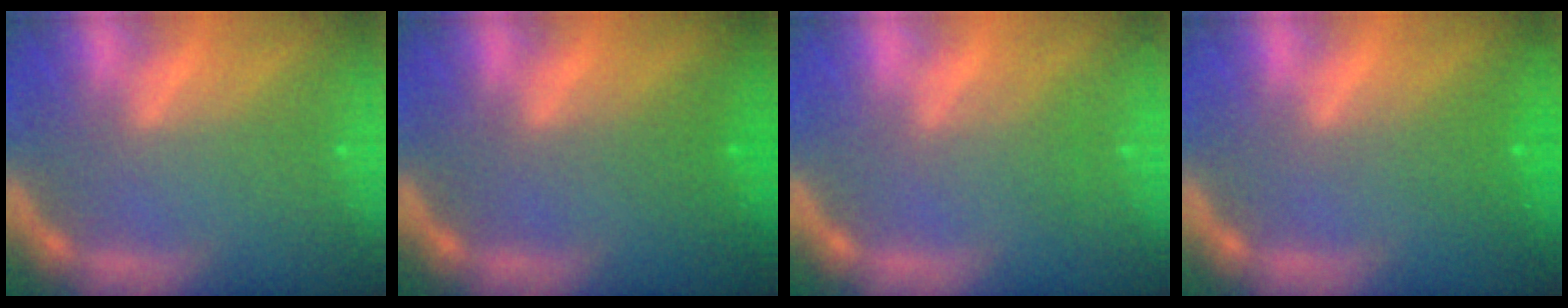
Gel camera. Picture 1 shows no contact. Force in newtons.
{"total": 1.5}
{"total": 2.0}
{"total": 2.0}